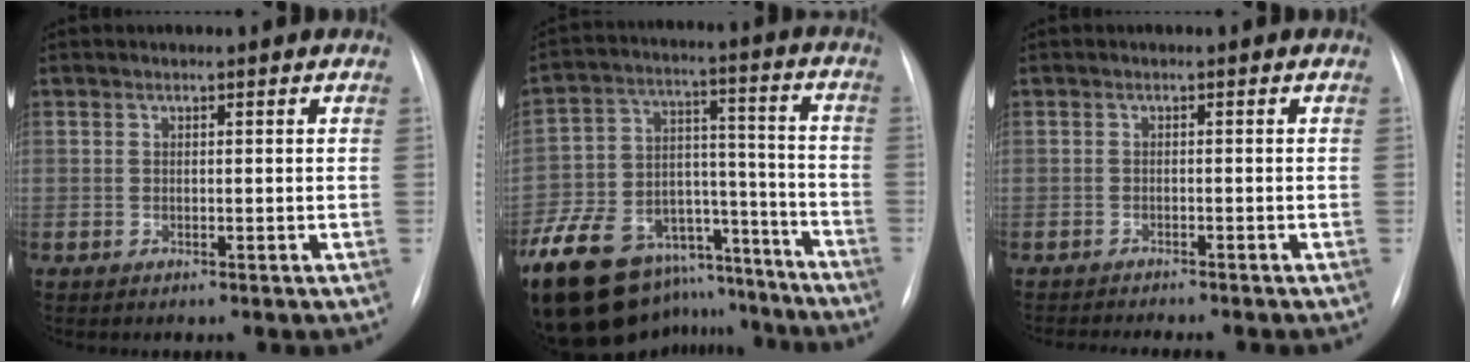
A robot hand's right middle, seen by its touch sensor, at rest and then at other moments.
{"total": 26.3, "force": [-20.7, 12.6, 10.2], "torque": [-0.206, 0.035, -0.311]}
{"total": 6.9, "force": [-6.2, 0.4, 3.0], "torque": [-0.028, -0.008, -0.086]}